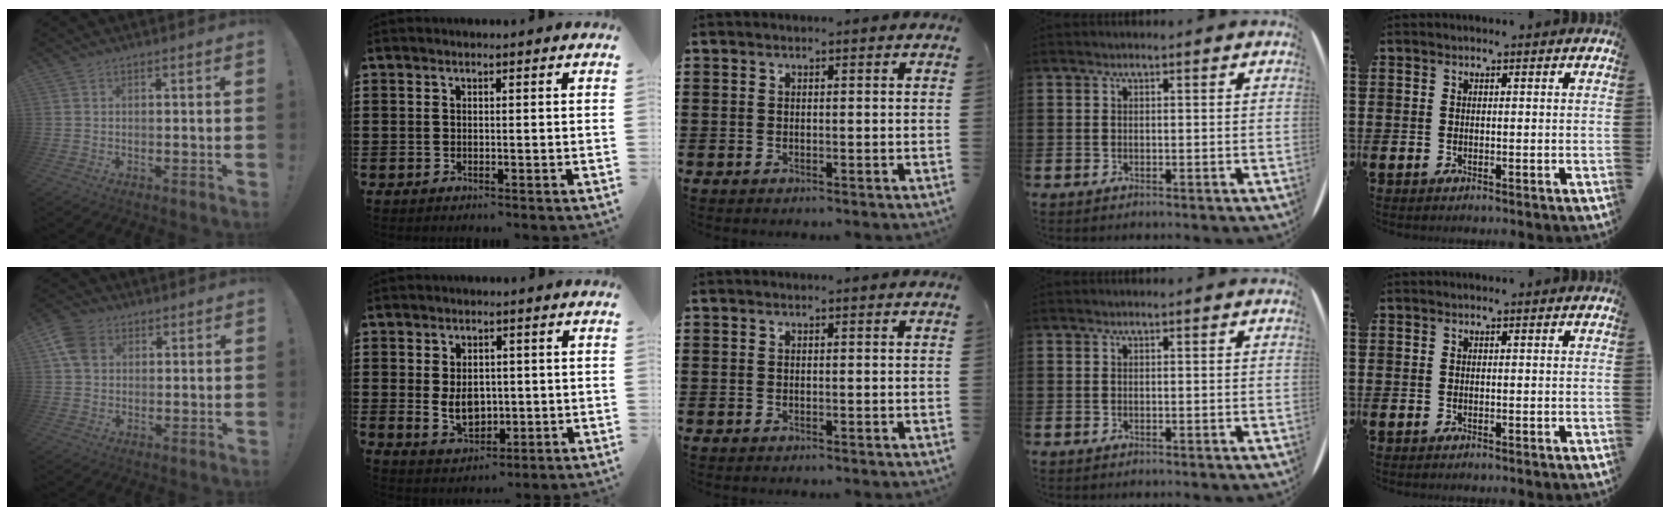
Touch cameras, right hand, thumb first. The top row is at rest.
{"thumb": {"total": 8.3, "force": [3.0, 6.4, 4.4], "torque": [-0.074, 0.003, 0.060]}, "index": {"total": 5.1, "force": [-0.1, 3.7, 3.5], "torque": [-0.049, -0.001, -0.005]}}